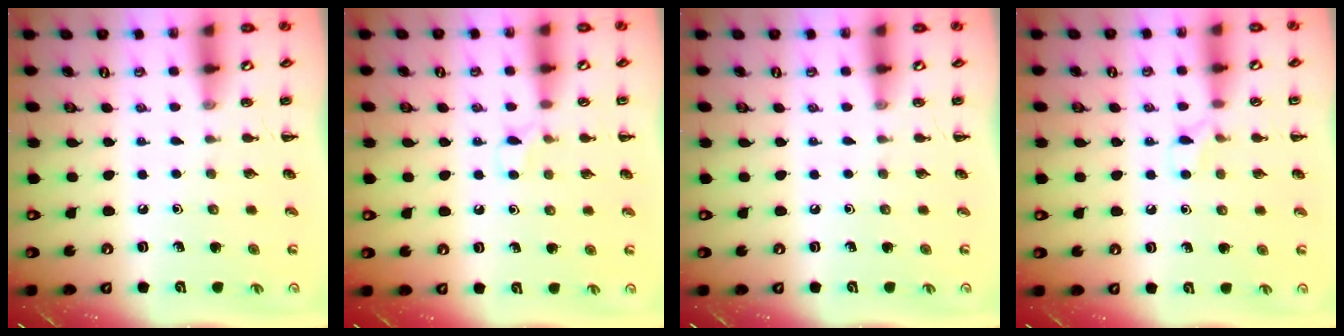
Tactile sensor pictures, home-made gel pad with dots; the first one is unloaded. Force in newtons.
{"total": 3.9, "press": 3.7, "slide": 1.2}
{"total": 0.0}
{"total": 4.8, "press": 4.6, "slide": 1.2}